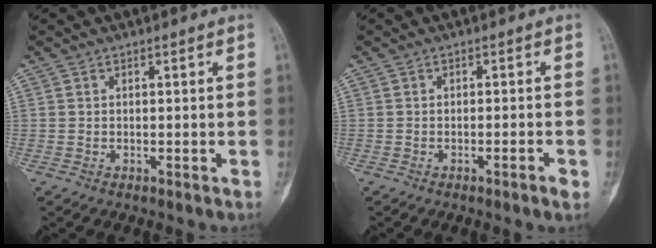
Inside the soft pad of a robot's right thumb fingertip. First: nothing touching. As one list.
[{"total": 1.9, "force": [-1.0, 0.0, 1.6], "torque": [-0.032, 0.003, -0.013]}]